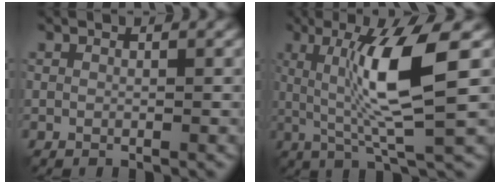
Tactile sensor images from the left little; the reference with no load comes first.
{"total": 8.6, "force": [0.7, 1.3, 8.4], "torque": [-0.150, -0.004, 0.018]}